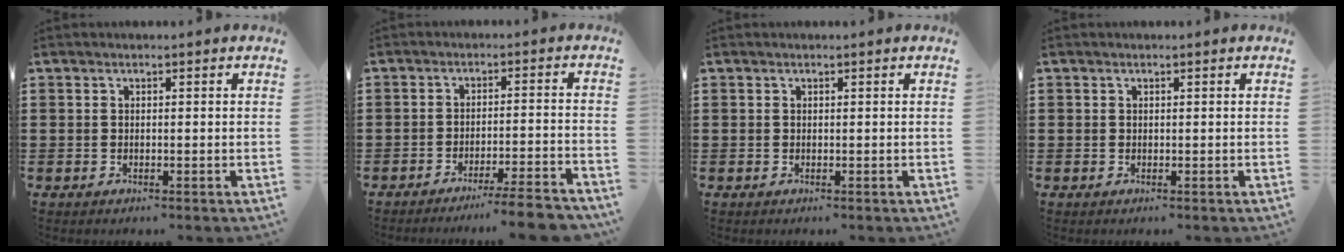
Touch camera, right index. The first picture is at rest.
{"total": 5.1, "force": [-4.5, -0.6, 2.3], "torque": [-0.037, -0.016, -0.086]}
{"total": 0.0}
{"total": 0.0}